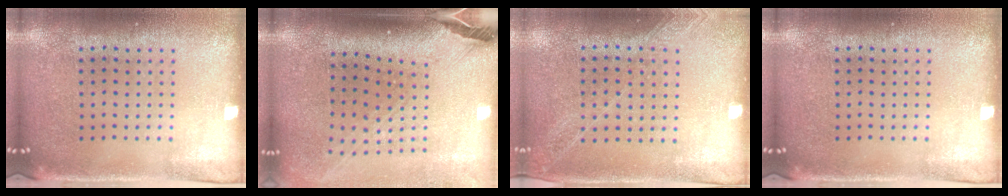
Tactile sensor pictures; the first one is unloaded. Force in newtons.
{"total": 2.8, "press": 2.0, "slide": 1.9}
{"total": 1.2, "press": 1.1, "slide": 0.1}
{"total": 0.0}